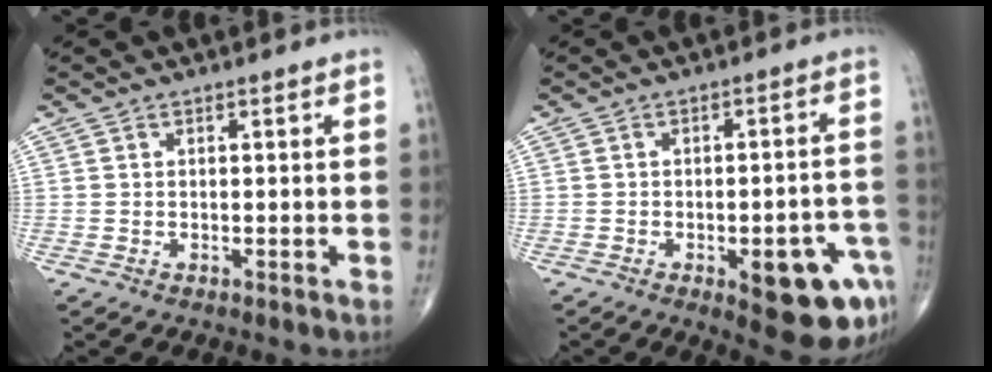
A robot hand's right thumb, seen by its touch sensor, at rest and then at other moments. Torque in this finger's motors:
{"motor_torque": [1.64, 1.48, 0.56, -0.74, 0.21]}